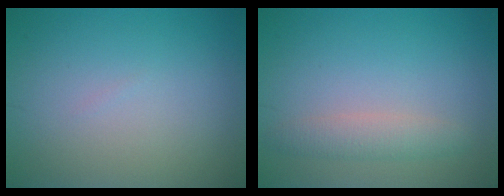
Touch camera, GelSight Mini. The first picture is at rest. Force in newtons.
{"total": 2.1, "press": 2.1, "slide": 0.0}